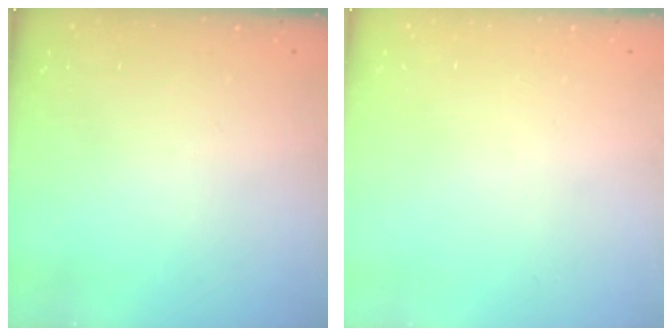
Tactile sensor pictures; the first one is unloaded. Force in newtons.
{"total": 0.0}